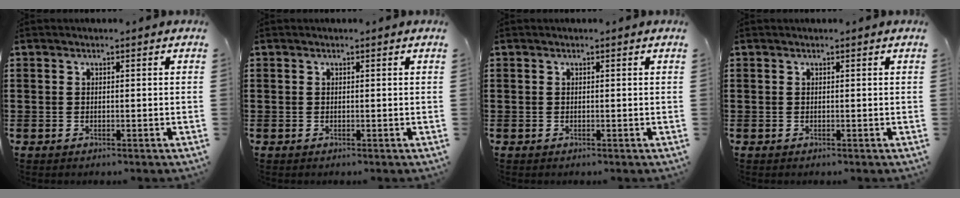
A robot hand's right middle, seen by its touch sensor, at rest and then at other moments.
{"total": 0.0}
{"total": 0.0}
{"total": 0.0}